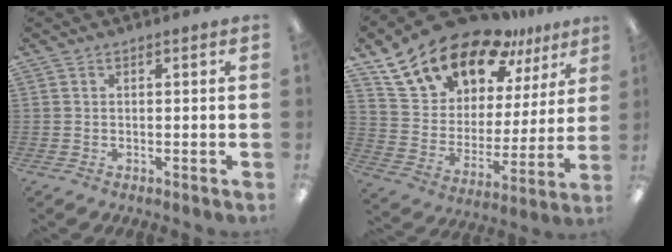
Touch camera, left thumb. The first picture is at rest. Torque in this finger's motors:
{"motor_torque": [2.50, 2.51, 1.38, -1.39, 0.32]}